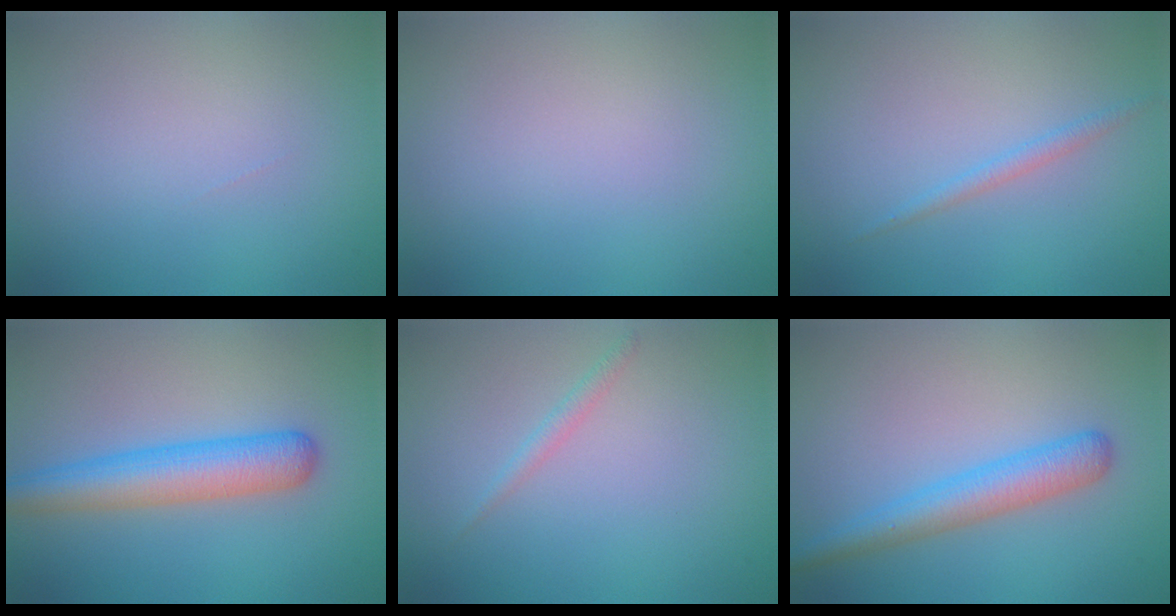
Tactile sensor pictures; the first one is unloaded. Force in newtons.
{"total": 0.0}
{"total": 1.1, "press": 1.1, "slide": 0.0}
{"total": 5.0, "press": 5.0, "slide": 0.1}
{"total": 1.0, "press": 1.0, "slide": 0.1}
{"total": 3.7, "press": 3.7, "slide": 0.1}